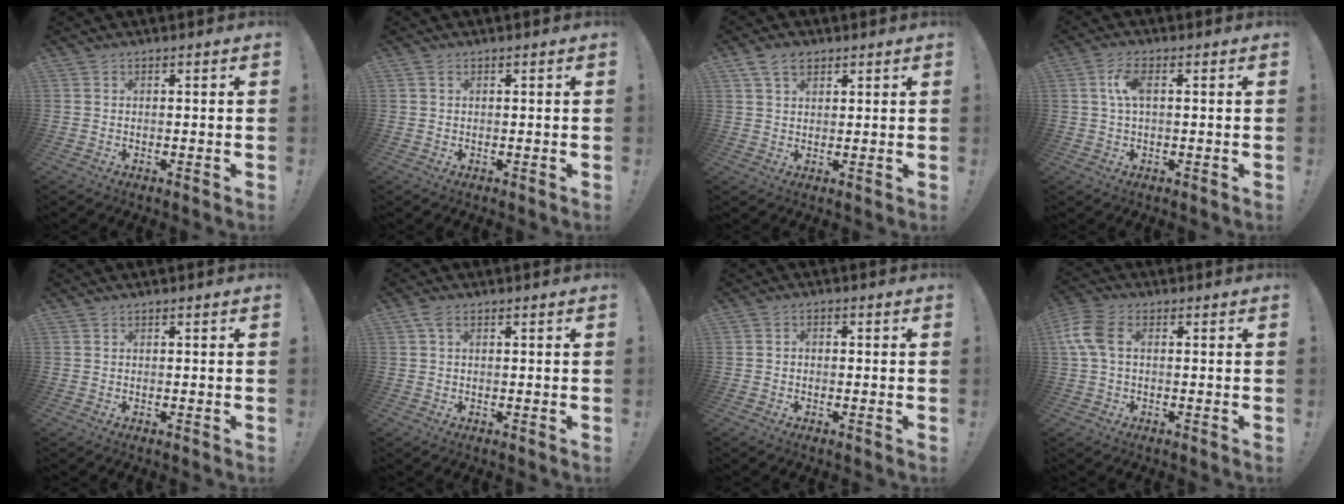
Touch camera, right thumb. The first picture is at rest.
{"total": 0.8, "force": [0.4, 0.4, 0.6], "torque": [-0.020, 0.004, 0.009]}
{"total": 5.2, "force": [3.1, 3.3, 2.6], "torque": [-0.051, -0.004, 0.059]}
{"total": 5.5, "force": [0.8, 2.3, 4.9], "torque": [-0.091, 0.010, 0.015]}
{"total": 0.0}
{"total": 2.5, "force": [0.9, 1.2, 1.9], "torque": [-0.040, 0.004, 0.017]}
{"total": 1.5, "force": [-0.9, 1.0, 0.7], "torque": [-0.009, 0.007, -0.017]}
{"total": 8.1, "force": [1.0, 4.6, 6.6], "torque": [-0.148, 0.008, 0.022]}